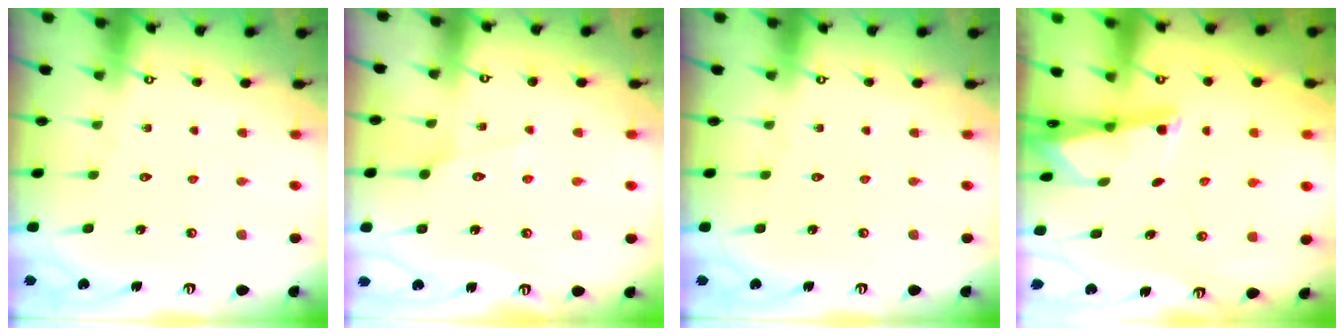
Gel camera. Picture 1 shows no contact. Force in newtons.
{"total": 2.8, "press": 2.7, "slide": 0.6}
{"total": 0.0}
{"total": 1.7, "press": 1.7, "slide": 0.3}